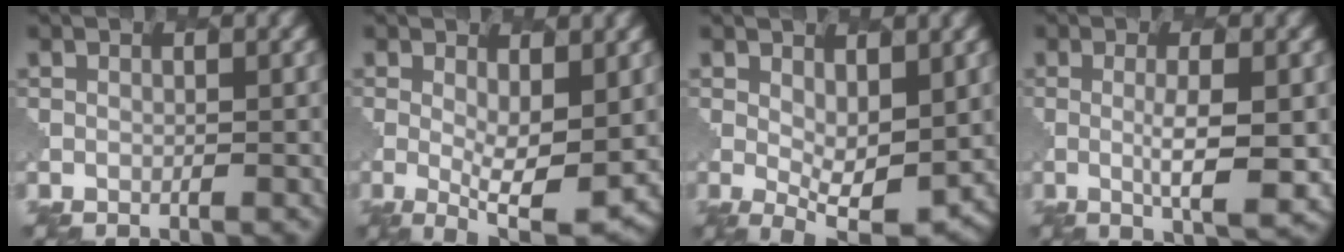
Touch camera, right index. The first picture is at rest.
{"total": 5.9, "force": [0.4, 1.9, 5.5], "torque": [-0.093, -0.016, 0.013]}
{"total": 4.9, "force": [0.7, 2.3, 4.3], "torque": [-0.074, -0.010, 0.017]}
{"total": 4.3, "force": [0.2, 1.0, 4.2], "torque": [-0.072, -0.006, 0.008]}